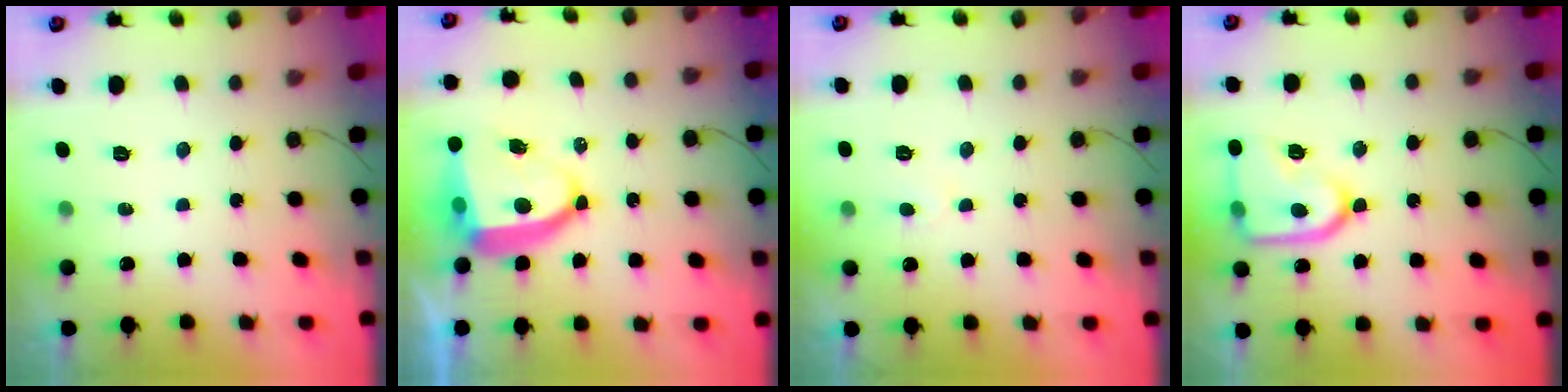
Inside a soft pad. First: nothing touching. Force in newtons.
{"total": 9.9, "press": 9.8, "slide": 1.3}
{"total": 2.8, "press": 2.8, "slide": 0.2}
{"total": 16.8, "press": 16.7, "slide": 1.6}